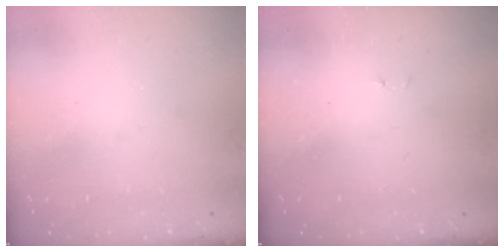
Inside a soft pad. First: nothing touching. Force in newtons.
{"total": 3.0, "press": 2.9, "slide": 0.4}